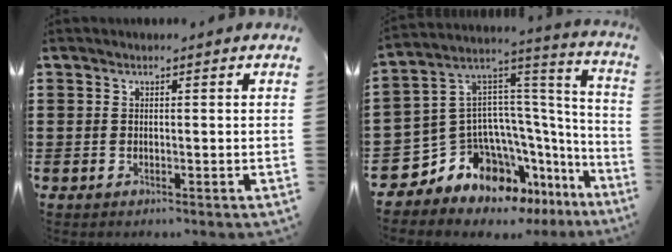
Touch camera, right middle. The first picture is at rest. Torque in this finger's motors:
{"motor_torque": [2.14, 0.00, 0.53, 0.14]}